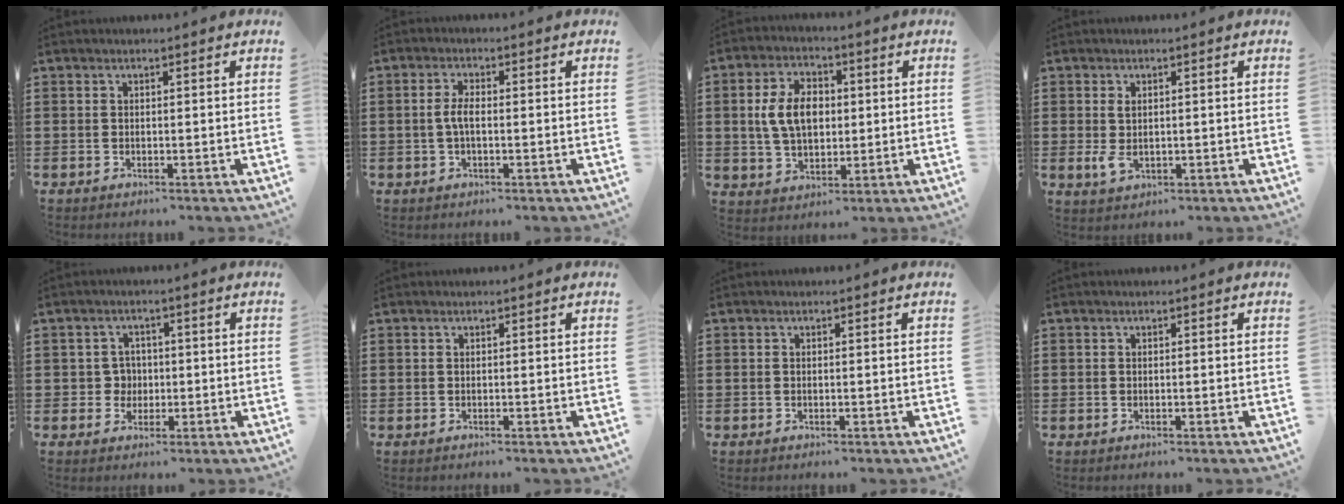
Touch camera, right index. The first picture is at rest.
{"total": 3.1, "force": [-0.3, 1.1, 2.9], "torque": [-0.068, -0.003, -0.011]}
{"total": 8.0, "force": [0.8, 5.2, 6.1], "torque": [-0.140, 0.008, 0.006]}
{"total": 2.6, "force": [0.0, 1.4, 2.2], "torque": [-0.051, -0.003, 0.000]}
{"total": 3.0, "force": [-0.3, 2.8, 1.1], "torque": [-0.031, 0.007, -0.009]}
{"total": 0.0}
{"total": 0.0}
{"total": 0.0}